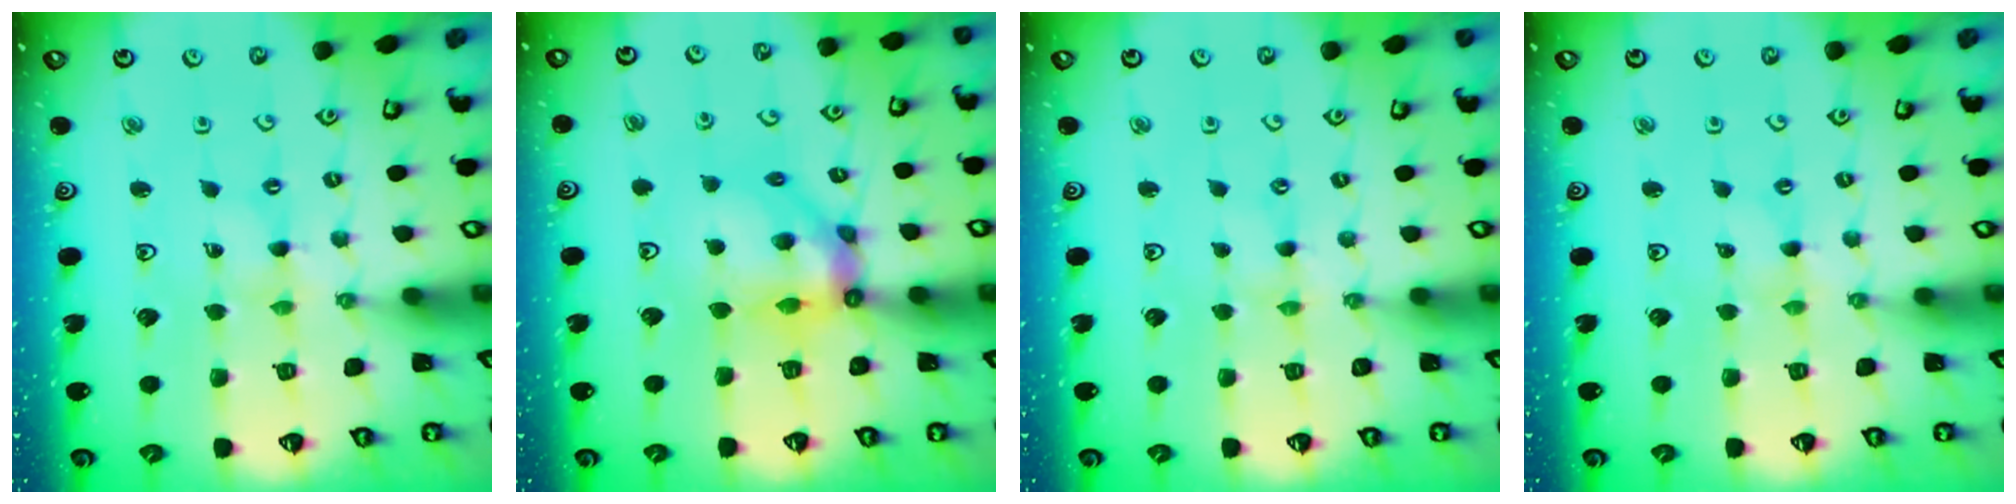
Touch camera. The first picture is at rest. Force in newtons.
{"total": 11.1, "press": 10.9, "slide": 2.0}
{"total": 0.0}
{"total": 0.0}